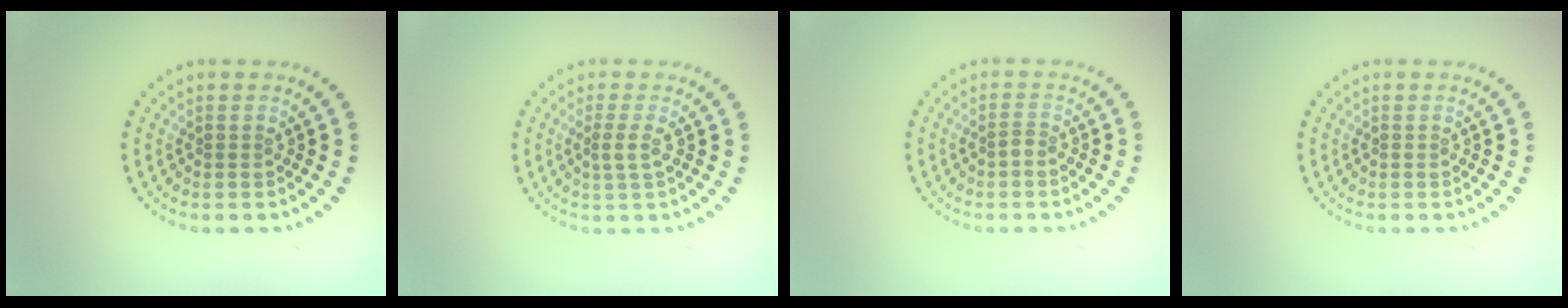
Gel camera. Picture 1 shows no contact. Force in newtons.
{"total": 1.5, "press": 1.2, "slide": 0.9}
{"total": 0.9, "press": 0.6, "slide": 0.7}
{"total": 0.0}